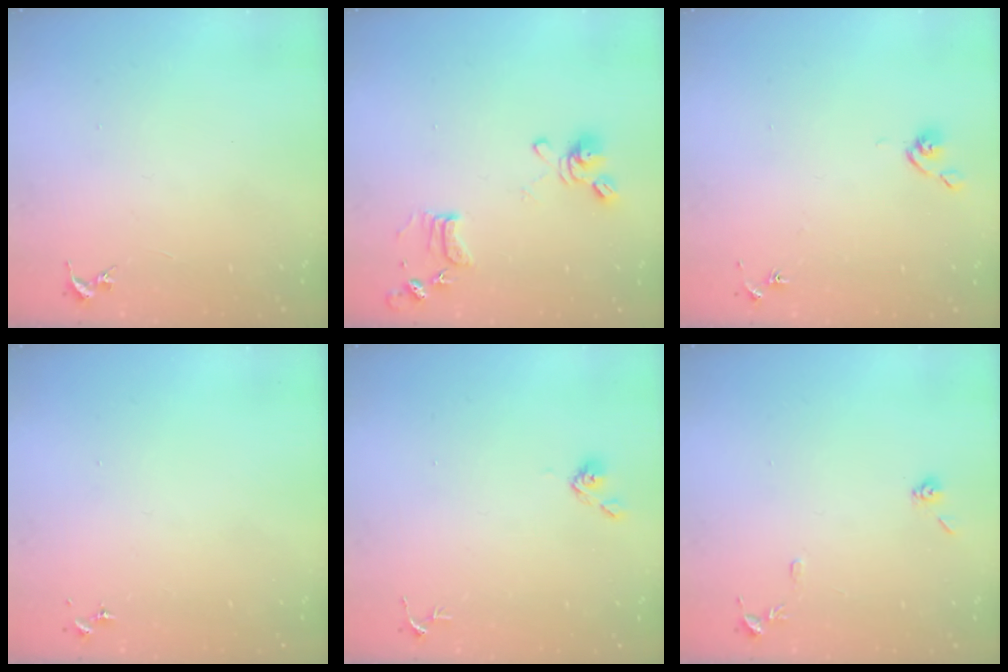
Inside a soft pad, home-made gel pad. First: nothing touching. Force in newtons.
{"total": 11.9, "press": 11.8, "slide": 1.3}
{"total": 4.9, "press": 4.9, "slide": 0.7}
{"total": 0.0}
{"total": 4.8, "press": 4.8, "slide": 0.6}
{"total": 7.2, "press": 7.2, "slide": 0.8}